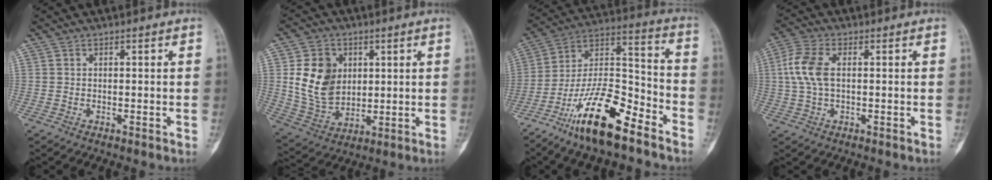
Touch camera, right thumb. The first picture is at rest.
{"total": 13.2, "force": [2.8, 10.2, 7.9], "torque": [-0.116, -0.013, 0.066]}
{"total": 18.5, "force": [-12.2, 5.8, 12.6], "torque": [-0.221, 0.084, -0.222]}
{"total": 7.8, "force": [0.9, 4.4, 6.4], "torque": [-0.158, 0.015, 0.015]}